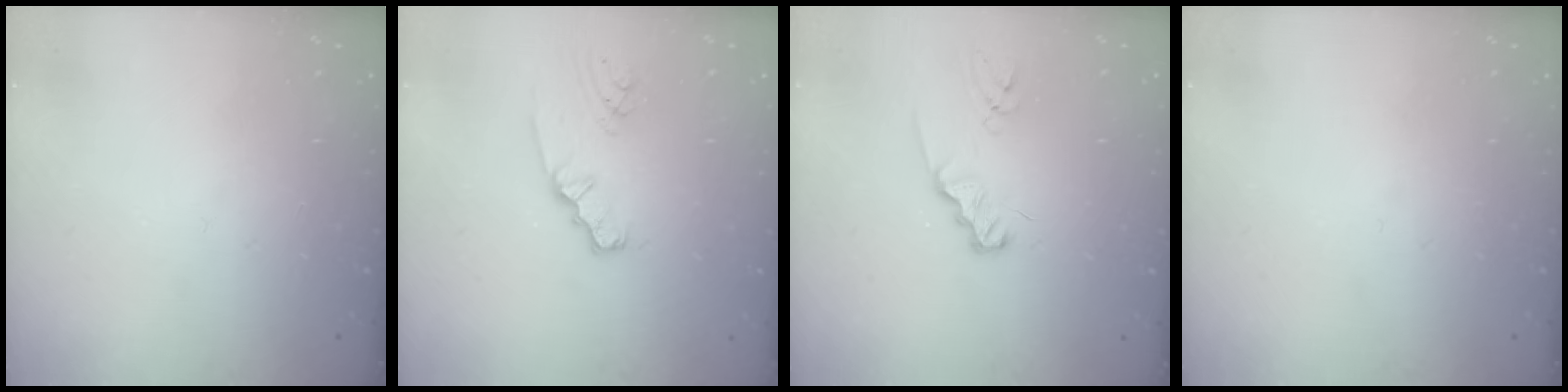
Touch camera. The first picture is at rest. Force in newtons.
{"total": 2.2, "press": 2.1, "slide": 0.5}
{"total": 2.7, "press": 2.7, "slide": 0.4}
{"total": 0.0}